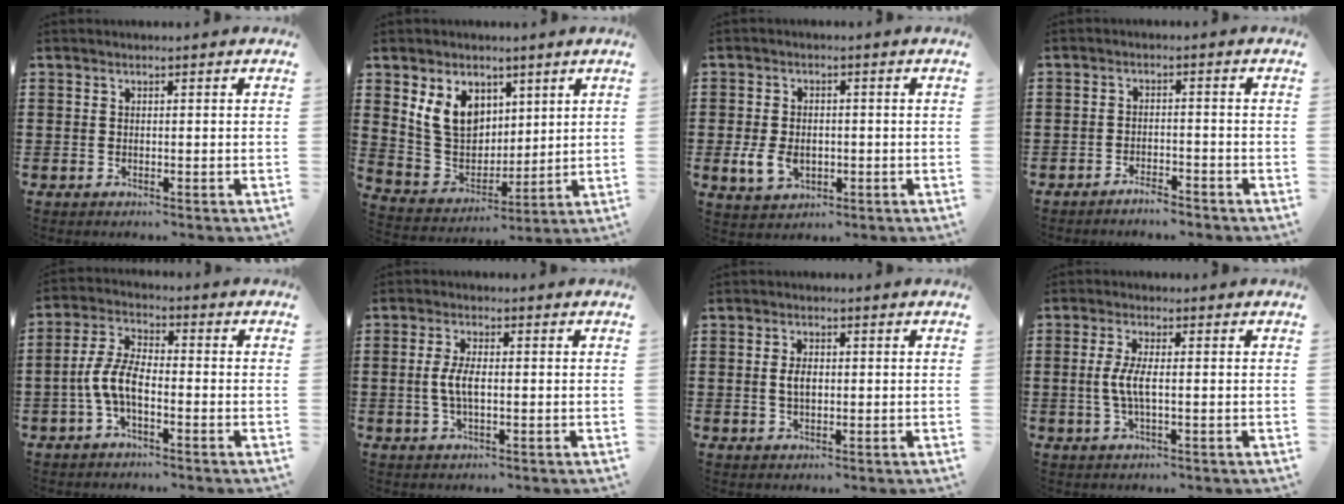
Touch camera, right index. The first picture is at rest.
{"total": 9.0, "force": [3.9, 7.0, 4.0], "torque": [-0.124, 0.004, 0.076]}
{"total": 5.2, "force": [-1.3, 3.5, 3.7], "torque": [-0.088, -0.001, -0.026]}
{"total": 2.3, "force": [-2.3, 0.2, 0.4], "torque": [-0.013, 0.002, -0.046]}
{"total": 6.5, "force": [-2.2, 2.7, 5.4], "torque": [-0.136, -0.004, -0.050]}
{"total": 4.0, "force": [-0.3, 1.4, 3.8], "torque": [-0.083, -0.003, -0.011]}
{"total": 2.8, "force": [0.1, 1.5, 2.3], "torque": [-0.047, 0.006, 0.000]}
{"total": 4.3, "force": [-0.4, 1.0, 4.2], "torque": [-0.105, -0.009, -0.018]}